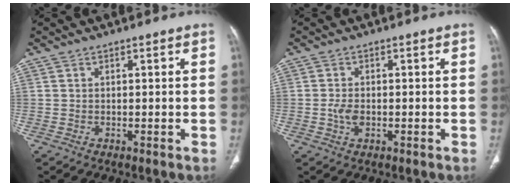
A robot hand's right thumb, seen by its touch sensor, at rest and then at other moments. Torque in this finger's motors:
{"motor_torque": [2.46, 2.33, -0.01, -0.25, 0.02]}